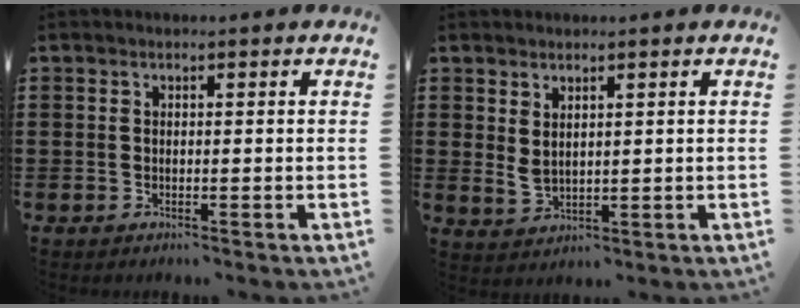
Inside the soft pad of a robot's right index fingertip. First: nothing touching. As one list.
[{"total": 2.6, "force": [1.7, 1.1, 1.6], "torque": [-0.032, -0.001, 0.035]}]